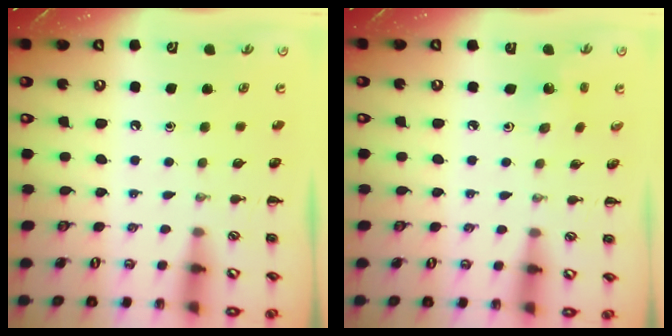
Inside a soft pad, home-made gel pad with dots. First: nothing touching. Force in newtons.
{"total": 1.4, "press": 1.2, "slide": 0.6}